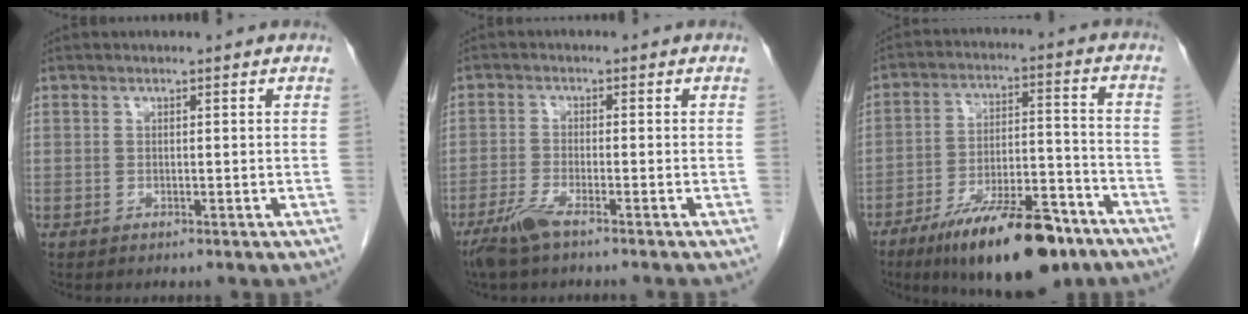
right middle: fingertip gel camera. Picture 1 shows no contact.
{"total": 4.1, "force": [-3.0, 0.1, 2.7], "torque": [-0.062, -0.010, -0.065]}
{"total": 18.0, "force": [-12.5, 4.7, 12.1], "torque": [-0.172, 0.004, -0.202]}